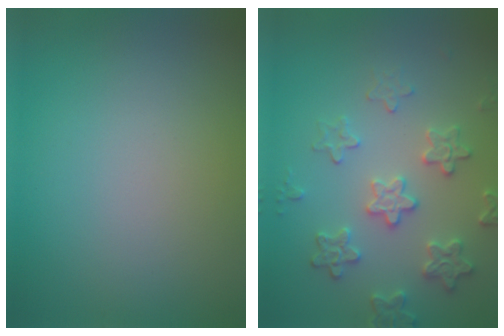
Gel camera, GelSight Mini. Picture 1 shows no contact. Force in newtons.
{"total": 3.9, "press": 3.6, "slide": 1.5}